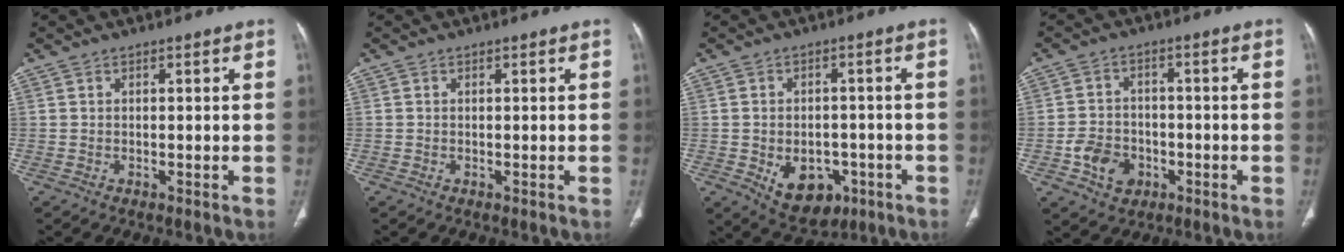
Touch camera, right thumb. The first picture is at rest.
{"total": 0.0}
{"total": 9.6, "force": [-3.5, 6.8, 5.7], "torque": [-0.059, 0.017, -0.035]}
{"total": 7.1, "force": [-2.6, 5.7, 3.5], "torque": [-0.044, 0.017, -0.041]}